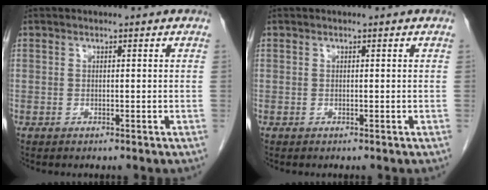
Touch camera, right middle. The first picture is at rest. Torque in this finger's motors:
{"motor_torque": [-0.22, -0.09, 0.05, 0.00]}